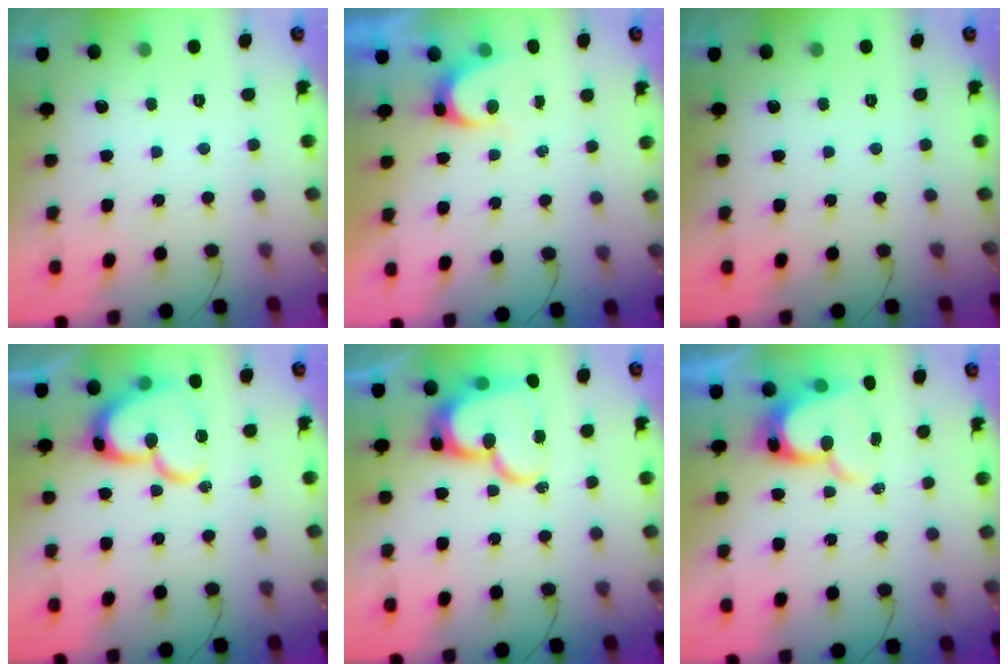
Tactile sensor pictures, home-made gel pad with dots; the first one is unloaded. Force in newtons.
{"total": 4.5, "press": 4.5, "slide": 0.3}
{"total": 0.0}
{"total": 17.3, "press": 17.2, "slide": 1.5}
{"total": 18.2, "press": 18.1, "slide": 1.5}
{"total": 11.4, "press": 11.3, "slide": 1.4}